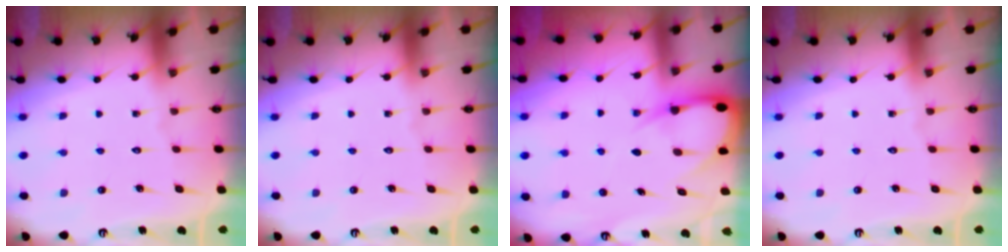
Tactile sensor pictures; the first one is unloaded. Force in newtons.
{"total": 0.0}
{"total": 7.1, "press": 7.1, "slide": 0.8}
{"total": 0.0}